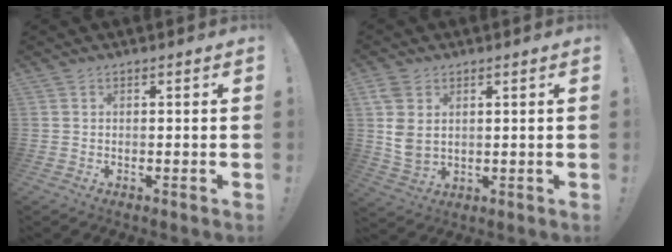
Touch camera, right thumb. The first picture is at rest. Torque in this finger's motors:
{"motor_torque": [0.24, 0.12, 0.56, -0.54, 0.17]}